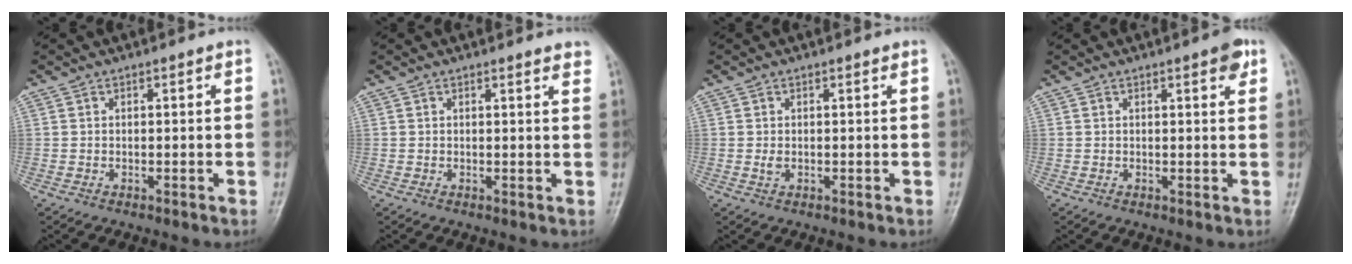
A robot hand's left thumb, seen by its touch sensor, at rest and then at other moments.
{"total": 2.2, "force": [2.1, 0.4, 0.7], "torque": [-0.006, -0.010, 0.014]}
{"total": 1.1, "force": [0.2, 0.6, 0.9], "torque": [-0.015, -0.002, 0.005]}
{"total": 2.8, "force": [1.6, 0.8, 2.1], "torque": [-0.021, -0.004, 0.016]}